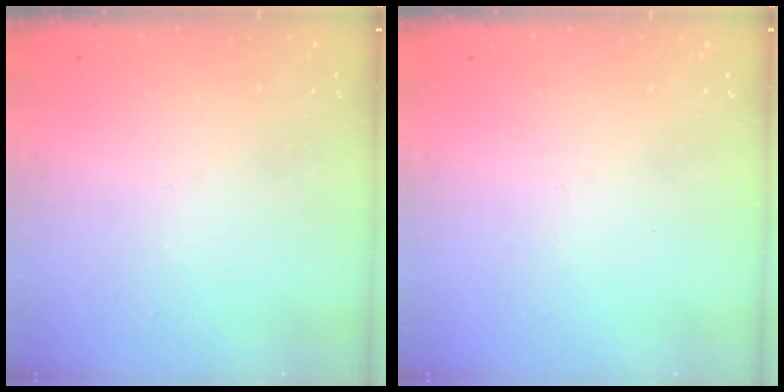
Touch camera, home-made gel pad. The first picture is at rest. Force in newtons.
{"total": 0.0}